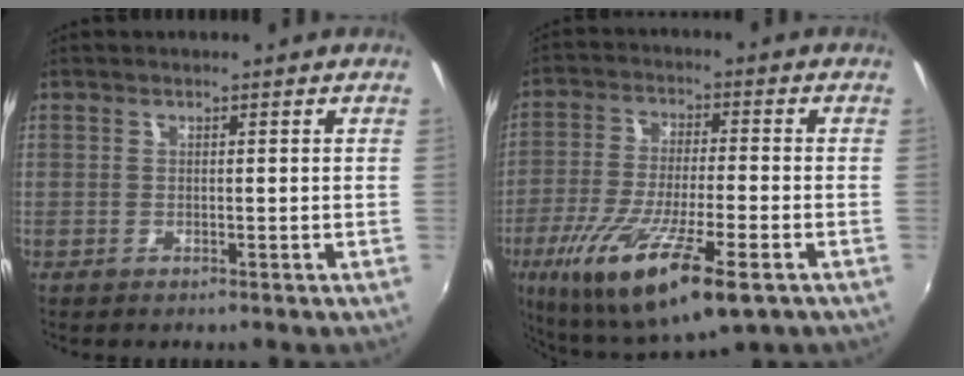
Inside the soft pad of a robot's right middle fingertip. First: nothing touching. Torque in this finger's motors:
{"motor_torque": [1.75, -0.39, 0.93, 0.21]}